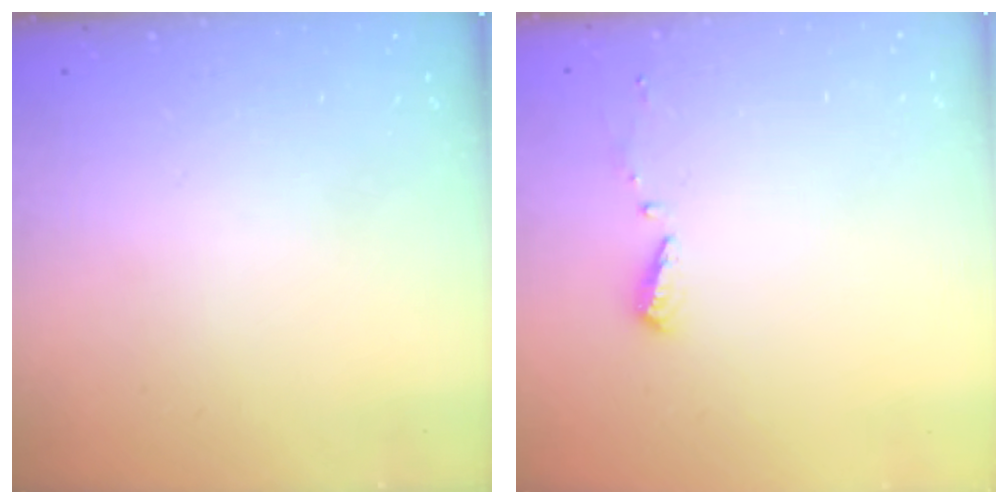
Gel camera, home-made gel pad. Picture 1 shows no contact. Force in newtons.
{"total": 3.5, "press": 3.5, "slide": 0.3}